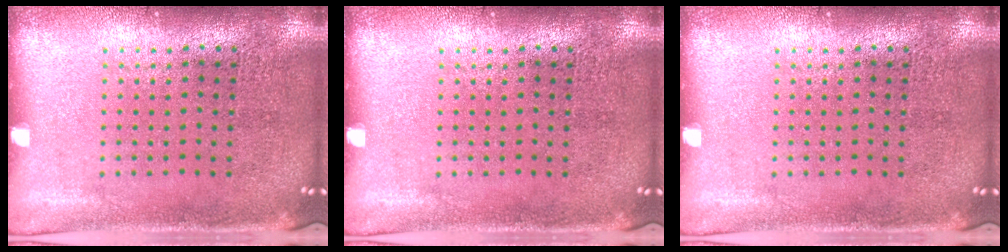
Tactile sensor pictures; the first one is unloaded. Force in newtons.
{"total": 0.0}
{"total": 0.0}